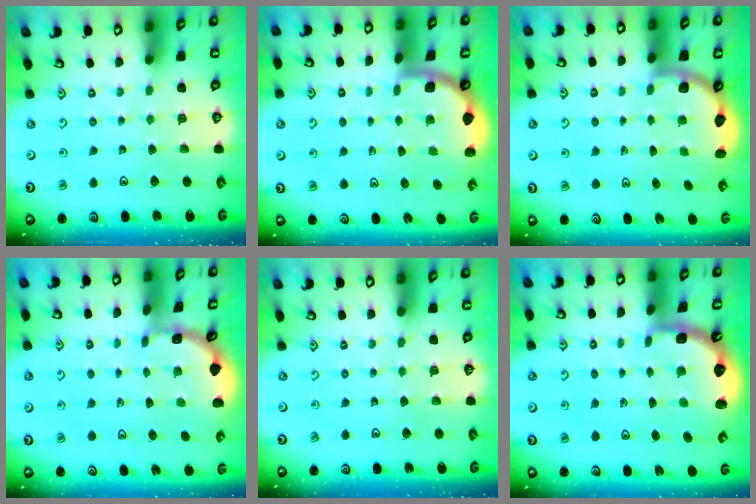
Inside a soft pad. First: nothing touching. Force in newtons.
{"total": 1.8, "press": 1.8, "slide": 0.1}
{"total": 3.4, "press": 2.9, "slide": 1.8}
{"total": 1.3, "press": 1.3, "slide": 0.1}
{"total": 0.0}
{"total": 2.5, "press": 1.7, "slide": 1.8}